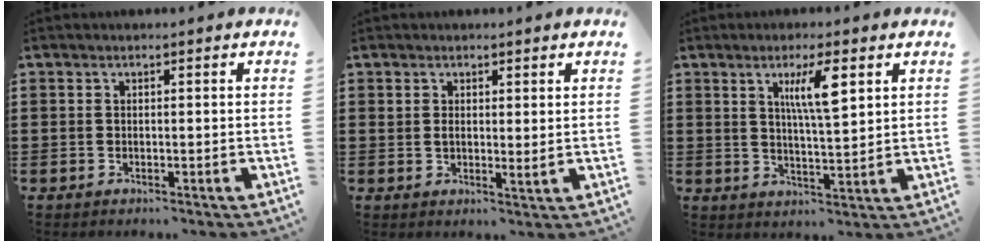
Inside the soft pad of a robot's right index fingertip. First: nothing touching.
{"total": 1.7, "force": [1.0, 0.5, 1.3], "torque": [-0.027, -0.002, 0.020]}
{"total": 6.4, "force": [2.7, 1.2, 5.7], "torque": [-0.111, 0.005, 0.041]}